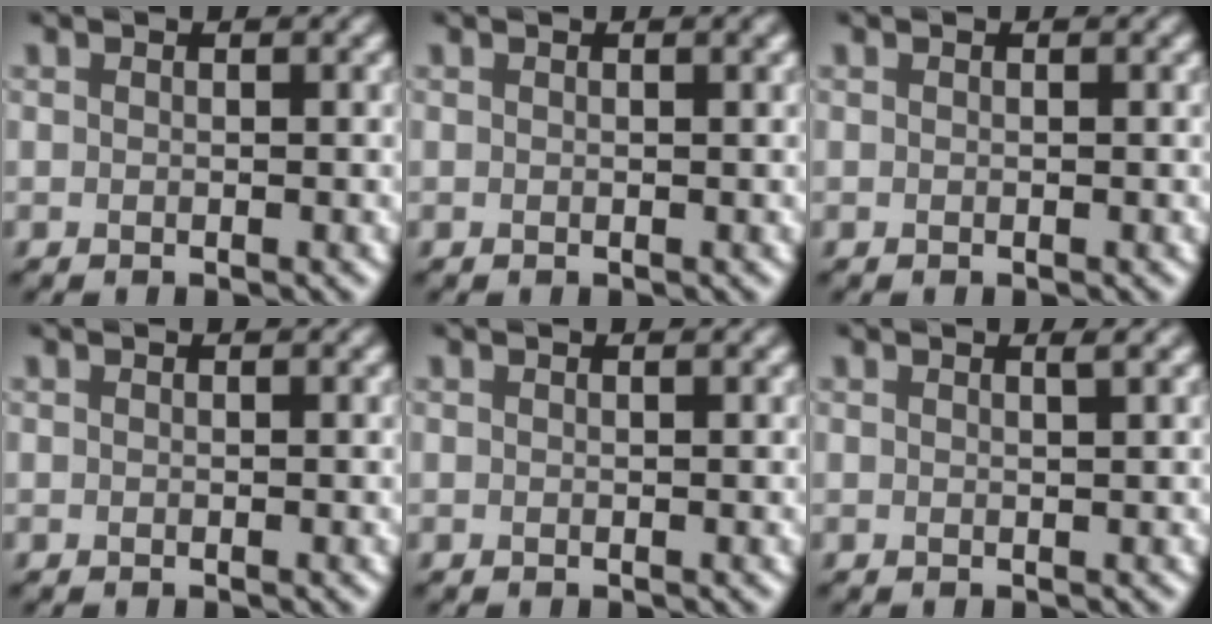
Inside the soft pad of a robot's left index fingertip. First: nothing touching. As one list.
[{"total": 0.5, "force": [0.3, 0.1, 0.4], "torque": [-0.004, 0.002, 0.003]}, {"total": 0.0}, {"total": 0.0}, {"total": 0.0}, {"total": 0.8, "force": [0.4, 0.2, 0.7], "torque": [-0.001, 0.001, 0.005]}]